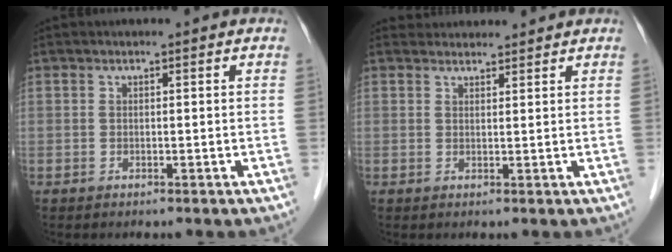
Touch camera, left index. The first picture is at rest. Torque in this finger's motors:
{"motor_torque": [0.43, -0.28, 0.00, -0.03]}